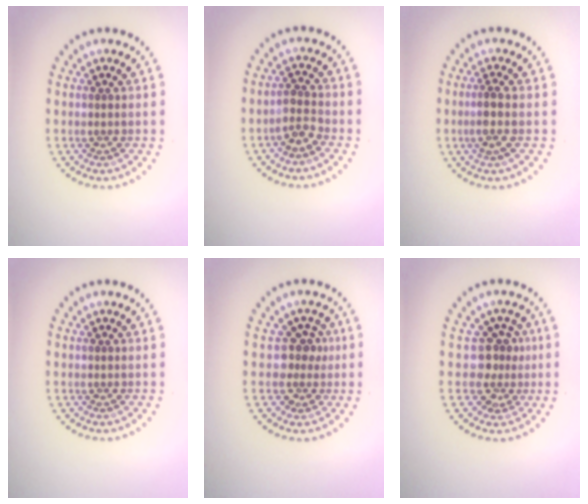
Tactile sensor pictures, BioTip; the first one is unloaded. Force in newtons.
{"total": 1.9, "press": 1.5, "slide": 1.1}
{"total": 1.8, "press": 1.6, "slide": 0.9}
{"total": 0.0}
{"total": 2.4, "press": 1.8, "slide": 1.6}
{"total": 2.8, "press": 2.0, "slide": 1.9}